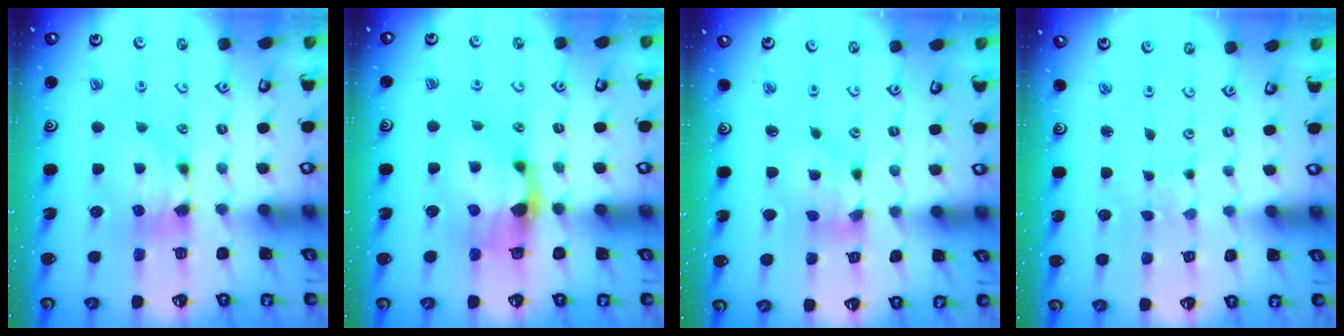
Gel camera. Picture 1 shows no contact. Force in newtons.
{"total": 4.5, "press": 4.0, "slide": 2.1}
{"total": 4.9, "press": 4.5, "slide": 1.9}
{"total": 6.4, "press": 6.4, "slide": 0.3}